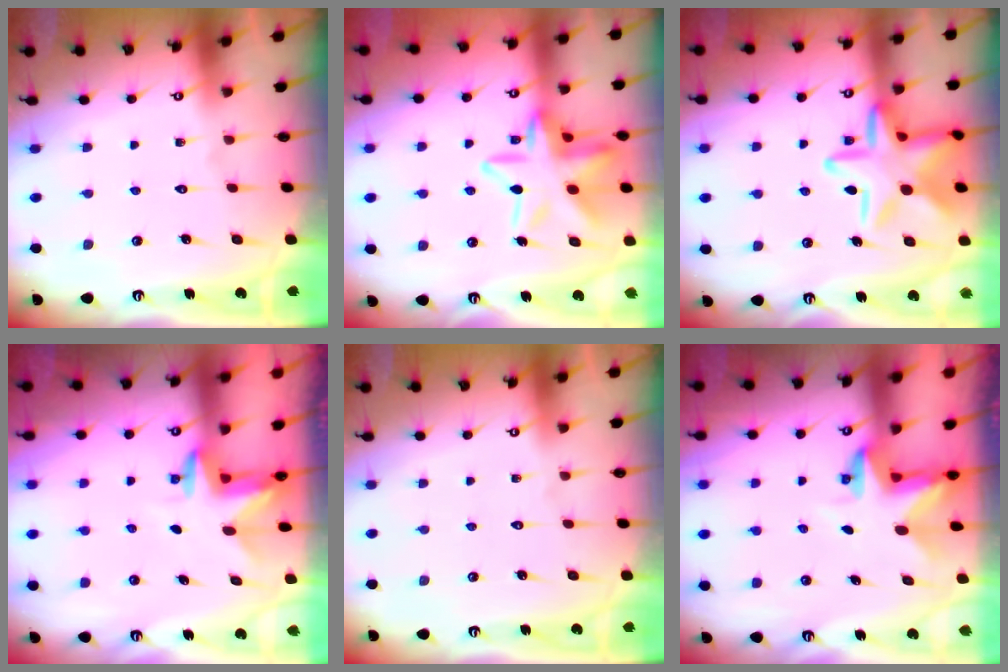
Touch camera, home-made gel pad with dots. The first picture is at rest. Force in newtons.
{"total": 16.9, "press": 16.8, "slide": 1.5}
{"total": 17.8, "press": 17.7, "slide": 0.9}
{"total": 2.6, "press": 2.6, "slide": 0.2}
{"total": 0.0}
{"total": 2.9, "press": 2.9, "slide": 0.2}